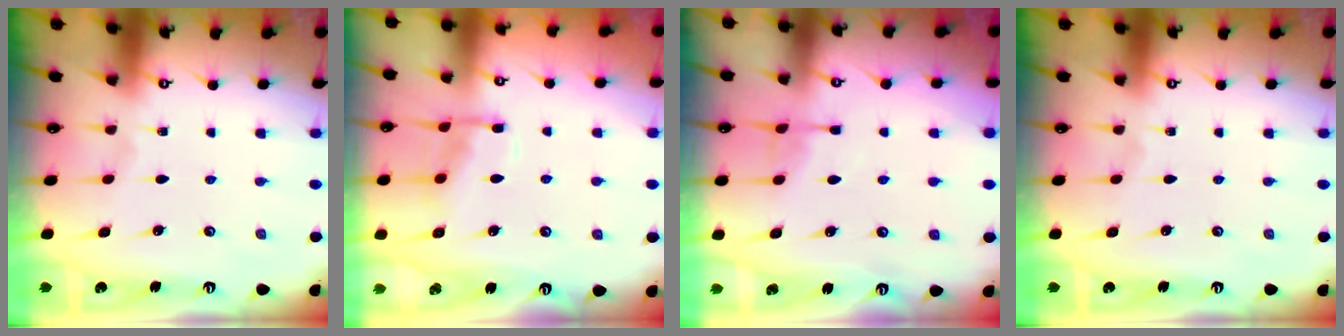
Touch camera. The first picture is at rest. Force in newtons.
{"total": 7.6, "press": 7.6, "slide": 0.3}
{"total": 3.3, "press": 3.2, "slide": 0.4}
{"total": 0.0}